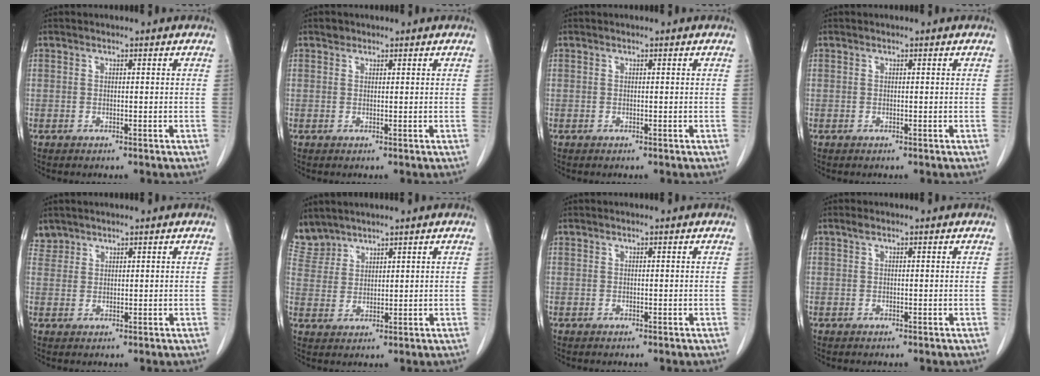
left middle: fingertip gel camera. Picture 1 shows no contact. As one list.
[{"total": 0.9, "force": [0.7, 0.5, 0.1], "torque": [0.000, 0.000, 0.008]}, {"total": 0.0}, {"total": 0.0}, {"total": 2.1, "force": [1.8, 0.9, -0.4], "torque": [0.011, 0.009, 0.035]}, {"total": 4.5, "force": [4.3, 1.3, -0.5], "torque": [0.005, 0.006, 0.099]}, {"total": 0.0}, {"total": 0.6, "force": [0.4, 0.1, 0.4], "torque": [-0.014, 0.006, 0.008]}]